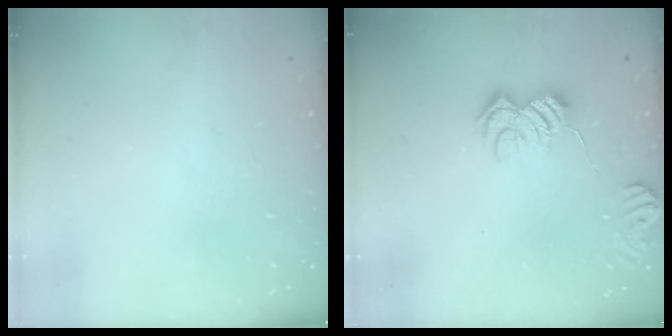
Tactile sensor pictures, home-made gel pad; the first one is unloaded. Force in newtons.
{"total": 8.2, "press": 8.2, "slide": 0.7}